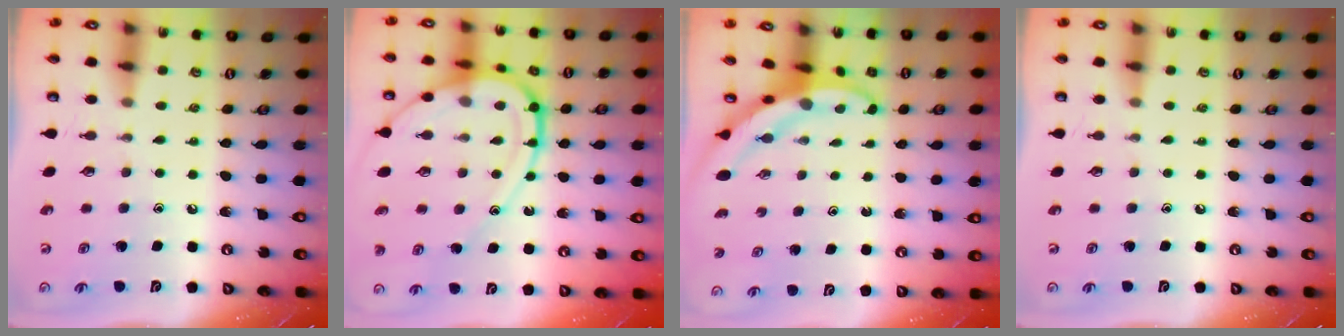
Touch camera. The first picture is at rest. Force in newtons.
{"total": 15.4, "press": 15.4, "slide": 1.5}
{"total": 3.9, "press": 3.9, "slide": 0.5}
{"total": 0.0}